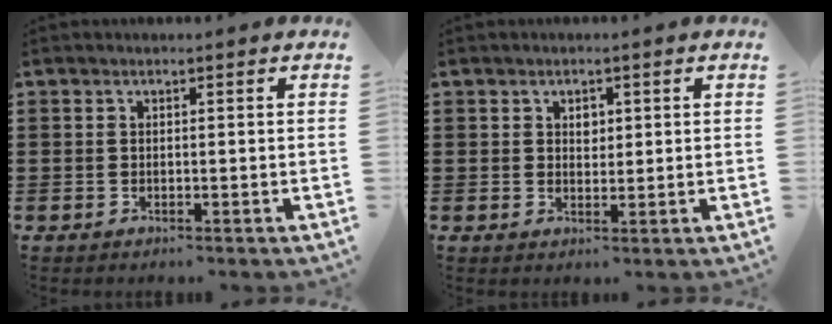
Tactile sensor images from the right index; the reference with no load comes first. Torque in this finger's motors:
{"motor_torque": [0.04, -0.03, 0.01, 0.01]}